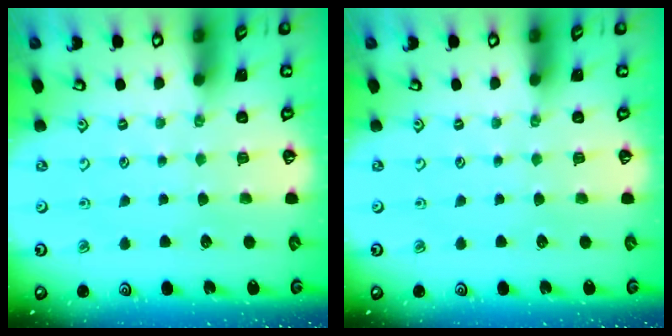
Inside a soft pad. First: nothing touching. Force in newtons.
{"total": 0.0}